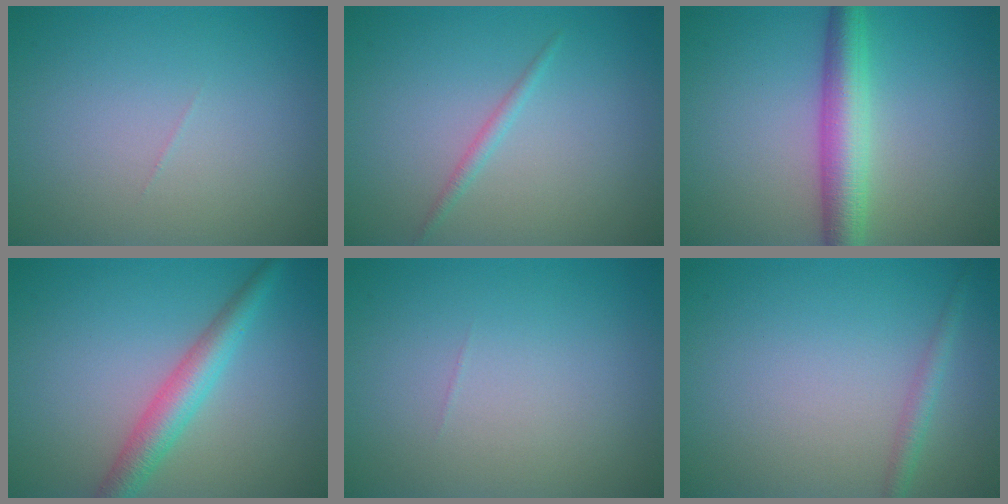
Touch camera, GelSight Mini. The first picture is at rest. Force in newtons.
{"total": 1.0, "press": 1.0, "slide": 0.0}
{"total": 5.0, "press": 5.0, "slide": 0.0}
{"total": 3.8, "press": 3.8, "slide": 0.1}
{"total": 0.0}
{"total": 1.5, "press": 1.5, "slide": 0.0}